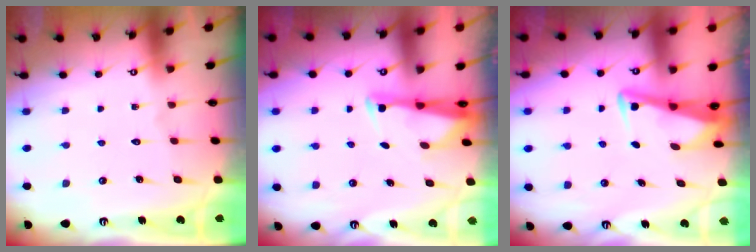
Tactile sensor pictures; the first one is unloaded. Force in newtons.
{"total": 2.7, "press": 2.6, "slide": 0.7}
{"total": 3.4, "press": 3.4, "slide": 0.3}